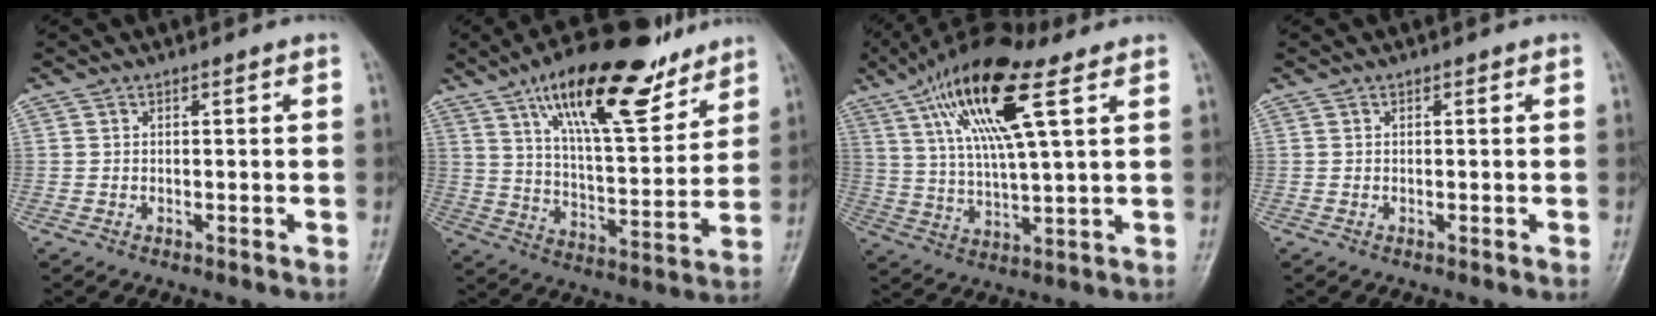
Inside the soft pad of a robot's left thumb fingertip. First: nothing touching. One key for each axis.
{"total": 20.8, "fx": 13.5, "fy": 7.0, "fz": 14.2, "tx": -0.194, "ty": -0.059, "tz": 0.225}
{"total": 17.5, "fx": 8.2, "fy": 4.7, "fz": 14.7, "tx": -0.272, "ty": -0.009, "tz": 0.146}
{"total": 0.0}